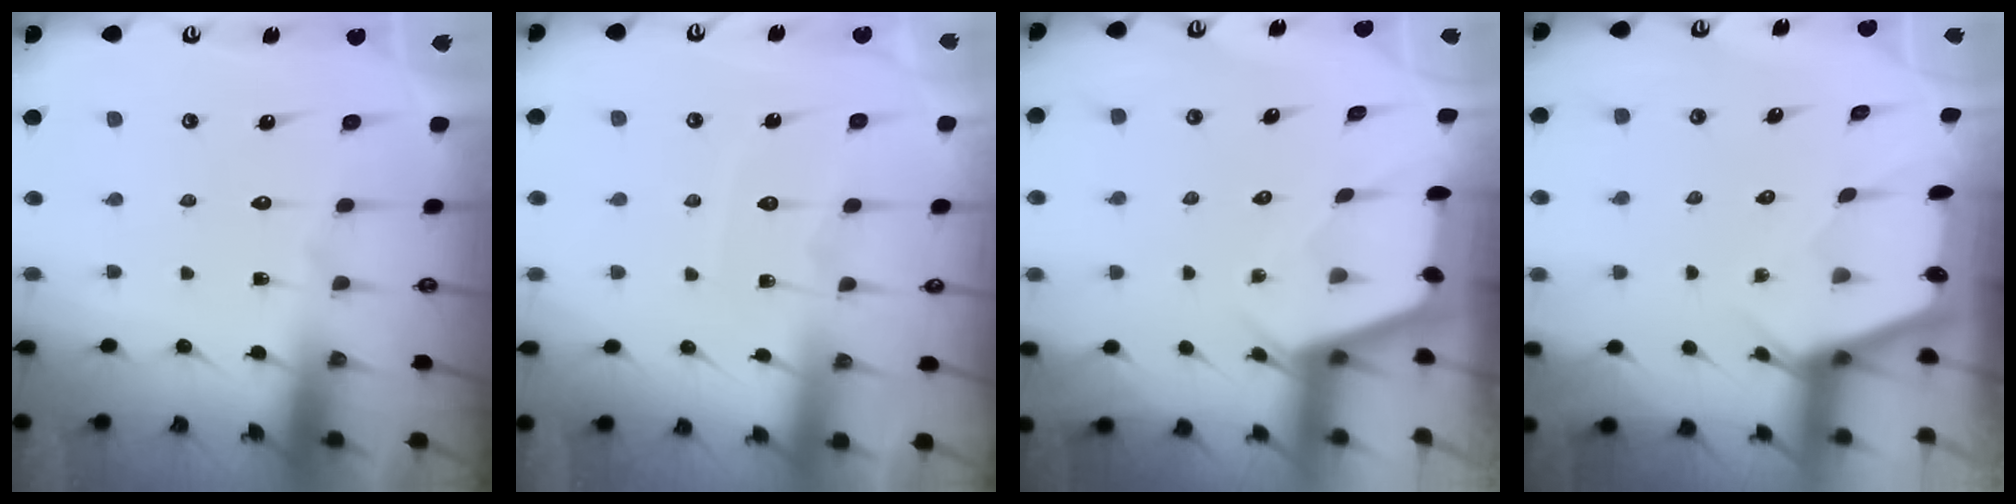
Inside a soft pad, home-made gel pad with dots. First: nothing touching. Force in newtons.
{"total": 5.8, "press": 5.7, "slide": 0.5}
{"total": 2.4, "press": 2.4, "slide": 0.3}
{"total": 2.4, "press": 2.4, "slide": 0.3}